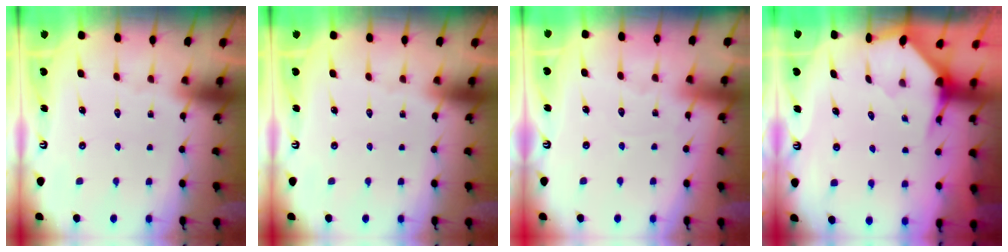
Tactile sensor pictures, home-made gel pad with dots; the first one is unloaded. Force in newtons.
{"total": 0.0}
{"total": 2.7, "press": 2.7, "slide": 0.1}
{"total": 3.5, "press": 3.5, "slide": 0.3}